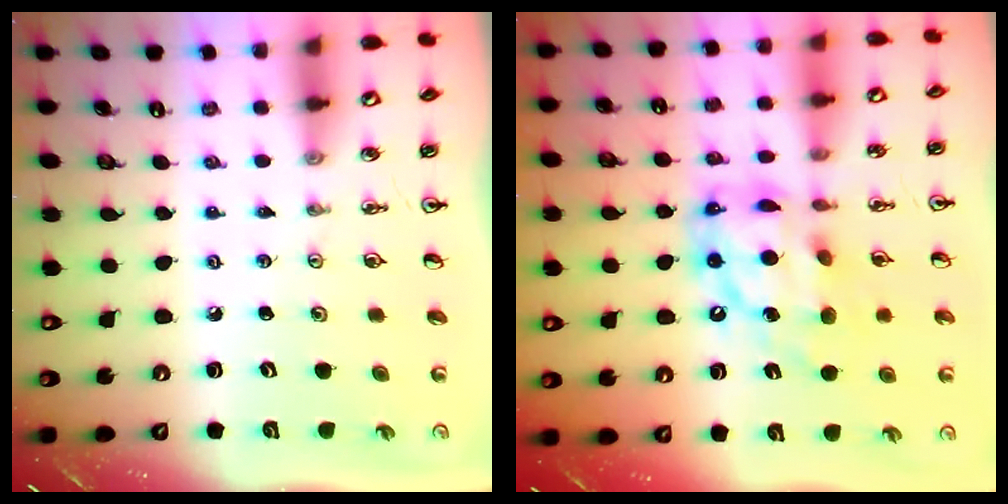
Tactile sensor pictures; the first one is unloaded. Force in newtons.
{"total": 15.4, "press": 15.3, "slide": 1.8}